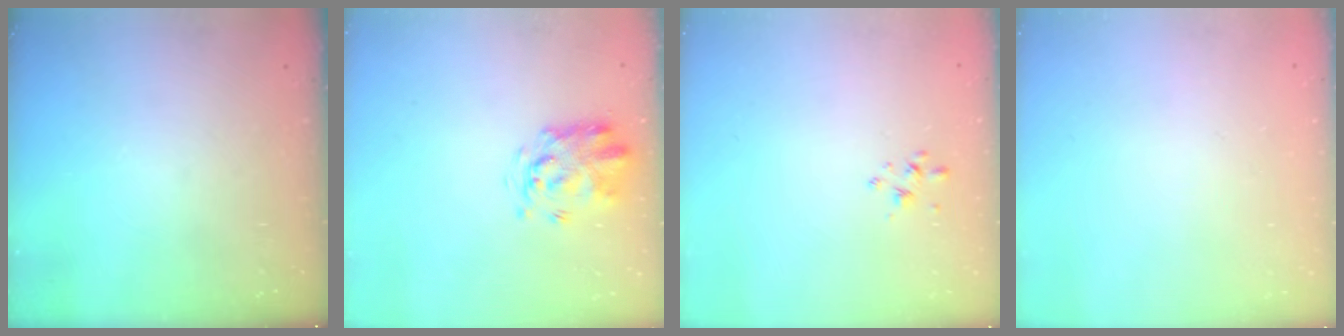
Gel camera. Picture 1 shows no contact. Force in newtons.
{"total": 3.4, "press": 3.3, "slide": 0.7}
{"total": 2.4, "press": 2.3, "slide": 0.8}
{"total": 1.8, "press": 1.7, "slide": 0.2}